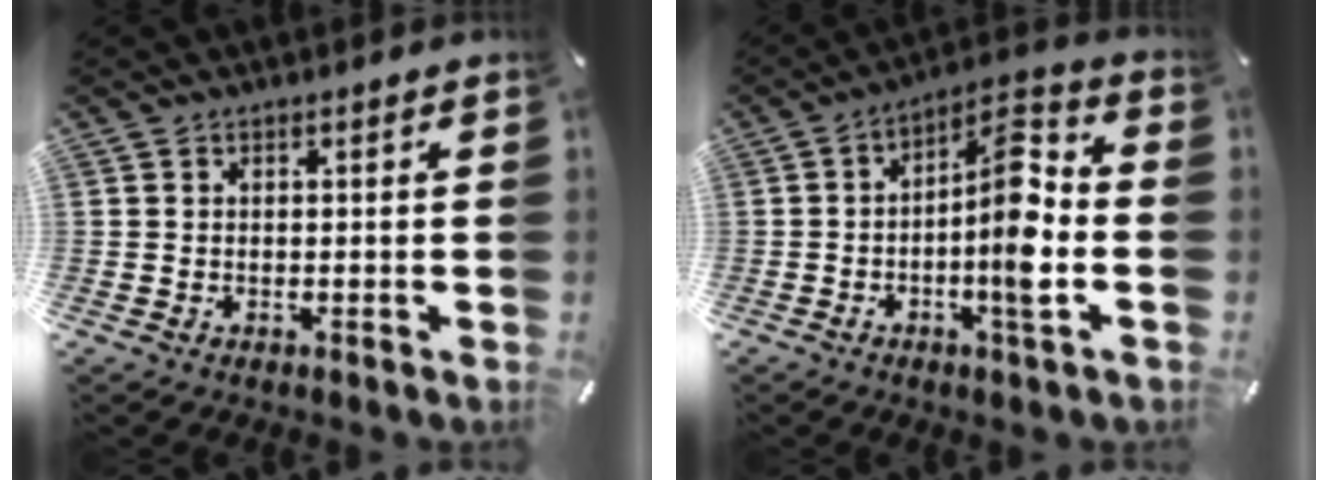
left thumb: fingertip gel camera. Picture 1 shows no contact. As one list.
[{"total": 13.7, "force": [-2.9, 3.8, 12.9], "torque": [-0.206, 0.005, -0.055]}]